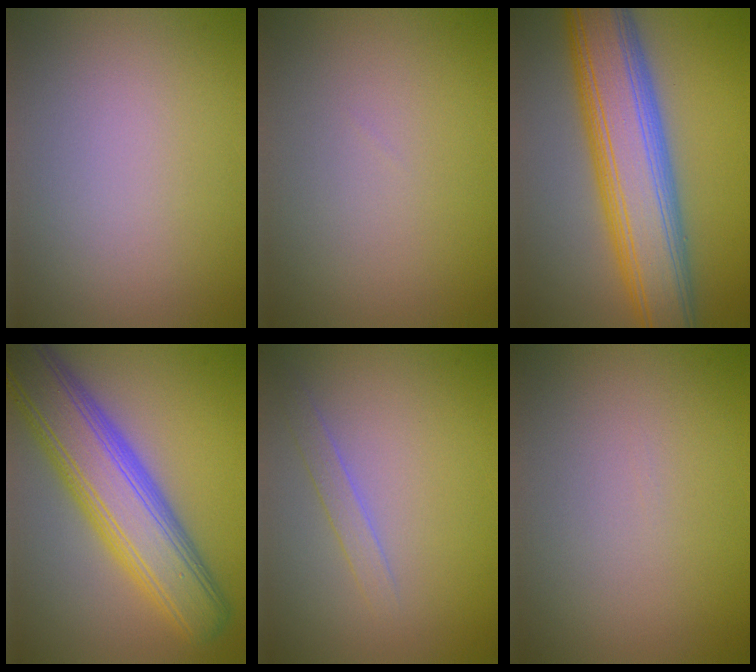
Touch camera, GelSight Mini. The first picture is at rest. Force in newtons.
{"total": 0.0}
{"total": 11.0, "press": 11.0, "slide": 0.6}
{"total": 9.8, "press": 9.7, "slide": 0.5}
{"total": 1.4, "press": 1.4, "slide": 0.0}
{"total": 0.0}